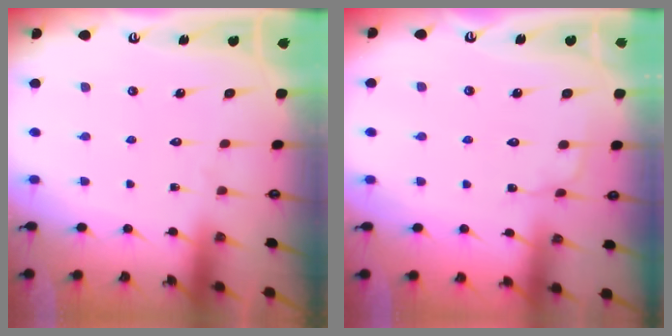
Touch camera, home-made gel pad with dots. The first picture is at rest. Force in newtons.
{"total": 2.7, "press": 2.7, "slide": 0.3}